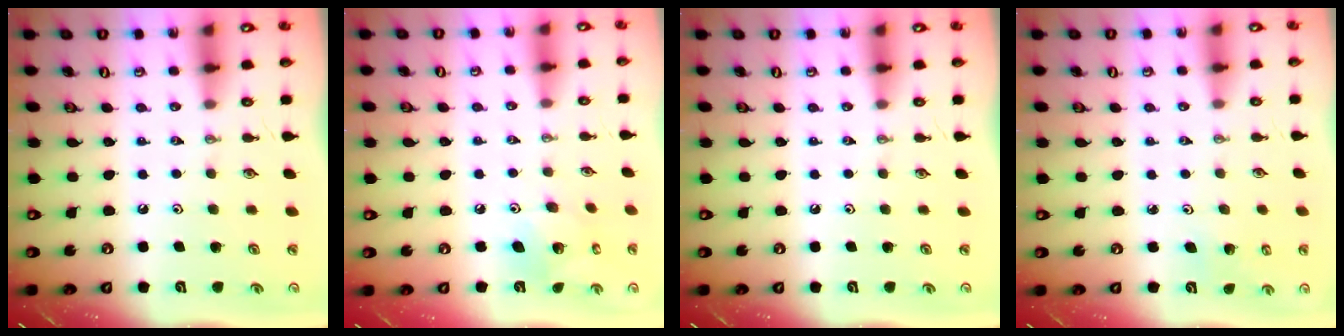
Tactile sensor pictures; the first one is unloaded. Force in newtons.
{"total": 9.3, "press": 9.3, "slide": 0.2}
{"total": 0.0}
{"total": 2.3, "press": 2.3, "slide": 0.2}